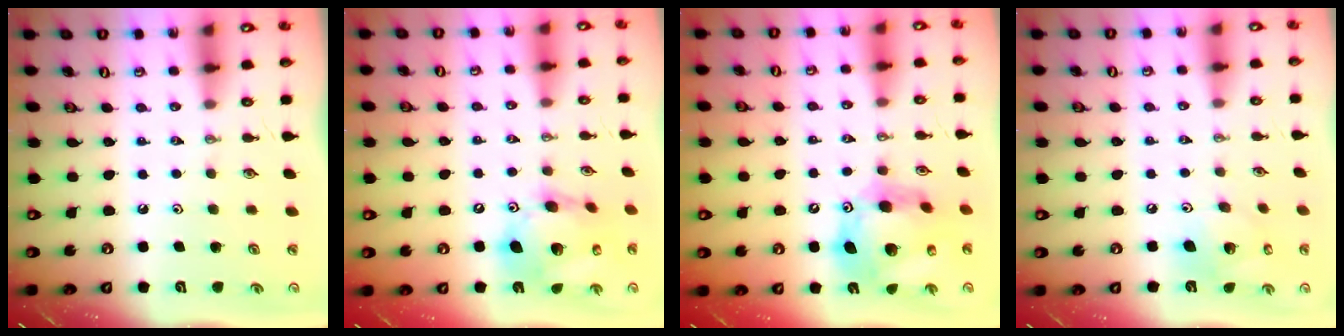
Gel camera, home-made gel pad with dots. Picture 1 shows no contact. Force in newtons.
{"total": 16.6, "press": 16.5, "slide": 2.0}
{"total": 17.9, "press": 17.8, "slide": 1.8}
{"total": 12.0, "press": 11.8, "slide": 2.3}